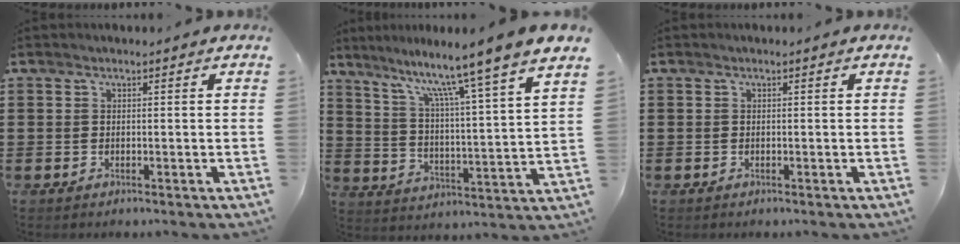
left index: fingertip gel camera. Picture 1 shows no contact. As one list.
[{"total": 9.5, "force": [7.9, -1.8, 4.9], "torque": [-0.110, -0.069, 0.118]}, {"total": 0.0}]